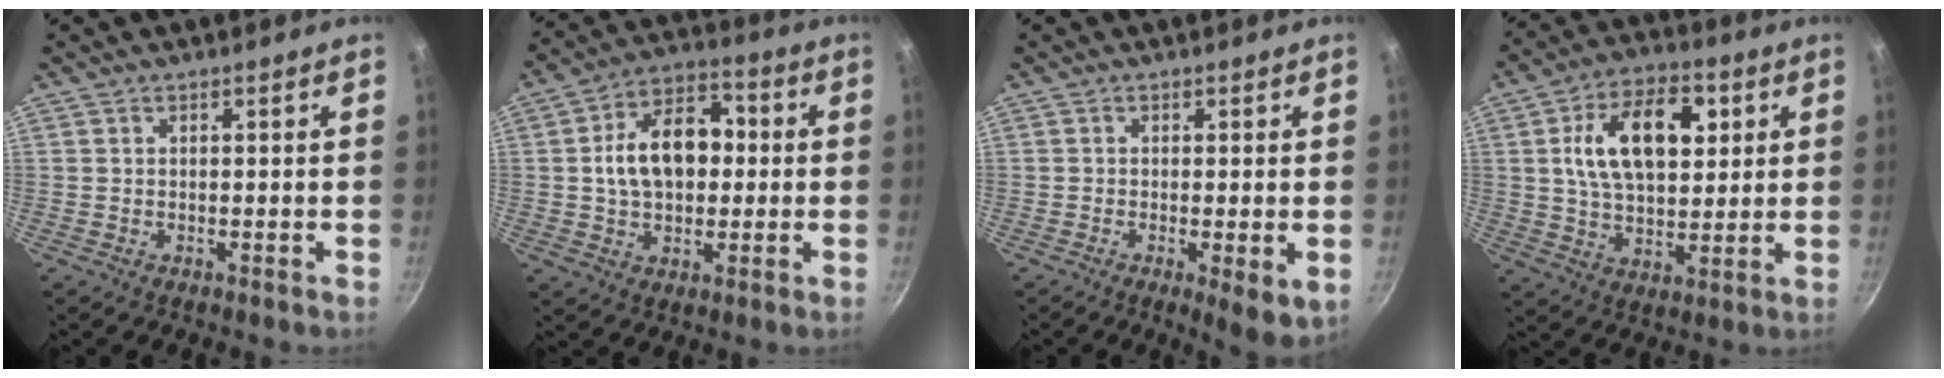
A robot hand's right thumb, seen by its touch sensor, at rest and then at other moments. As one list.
[{"total": 14.4, "force": [0.9, 9.4, 10.9], "torque": [-0.154, 0.024, 0.009]}, {"total": 5.6, "force": [-1.4, 1.3, 5.2], "torque": [-0.083, -0.017, -0.022]}, {"total": 17.0, "force": [3.5, 9.7, 13.5], "torque": [-0.201, 0.013, 0.057]}]